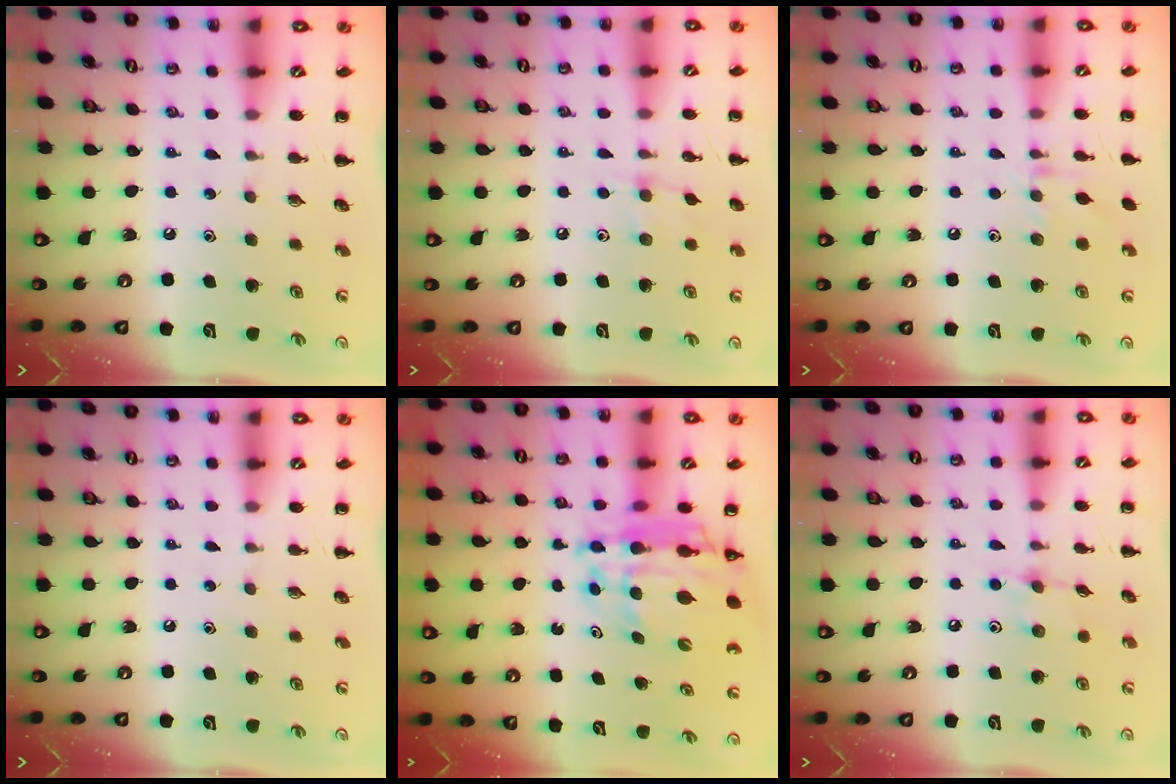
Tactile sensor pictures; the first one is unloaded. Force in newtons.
{"total": 5.8, "press": 5.6, "slide": 1.6}
{"total": 6.9, "press": 6.7, "slide": 1.9}
{"total": 0.0}
{"total": 14.7, "press": 14.2, "slide": 3.8}
{"total": 5.5, "press": 5.5, "slide": 1.0}